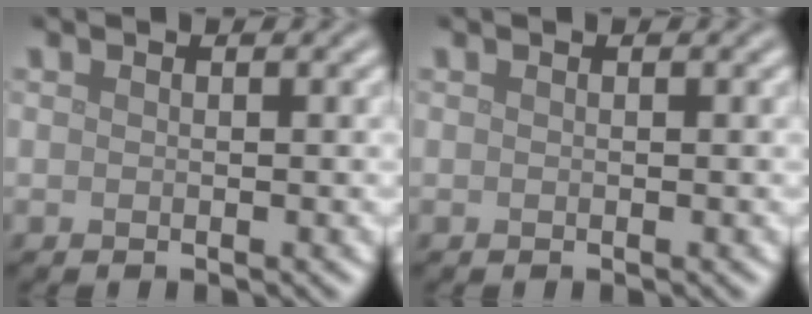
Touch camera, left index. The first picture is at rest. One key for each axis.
{"total": 0.0}